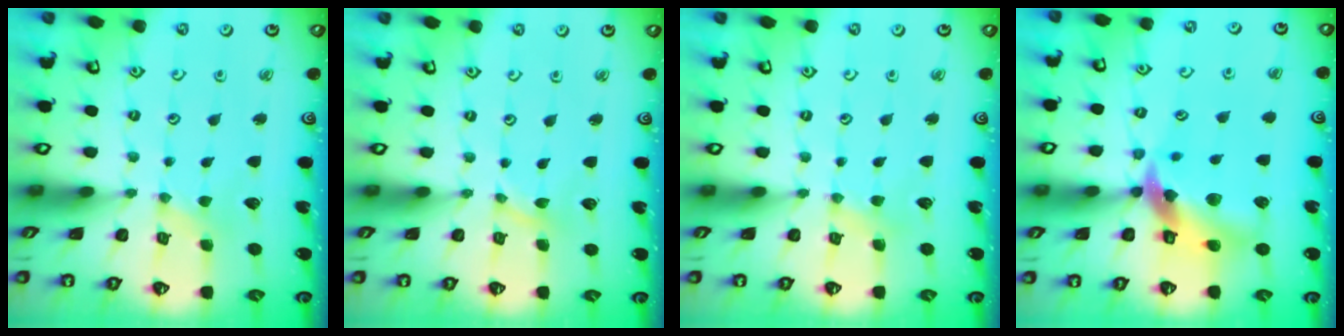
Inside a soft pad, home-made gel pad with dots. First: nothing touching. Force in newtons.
{"total": 0.0}
{"total": 2.9, "press": 2.9, "slide": 0.4}
{"total": 13.7, "press": 13.6, "slide": 2.1}